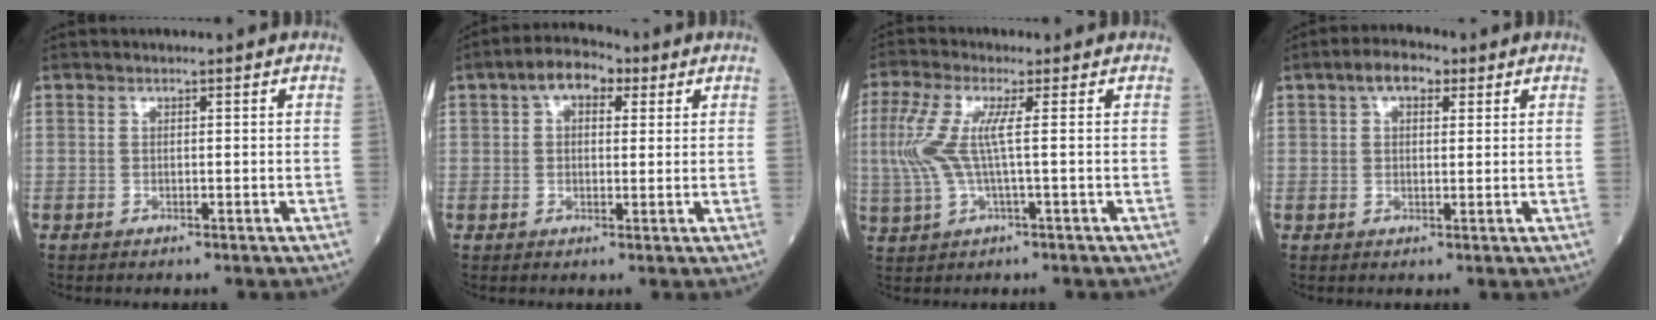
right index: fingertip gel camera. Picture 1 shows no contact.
{"total": 6.1, "force": [2.6, 3.4, 4.3], "torque": [-0.070, 0.026, 0.038]}
{"total": 7.1, "force": [0.7, 1.0, 7.0], "torque": [-0.182, 0.009, 0.012]}
{"total": 4.9, "force": [2.5, 2.4, 3.4], "torque": [-0.060, 0.019, 0.040]}